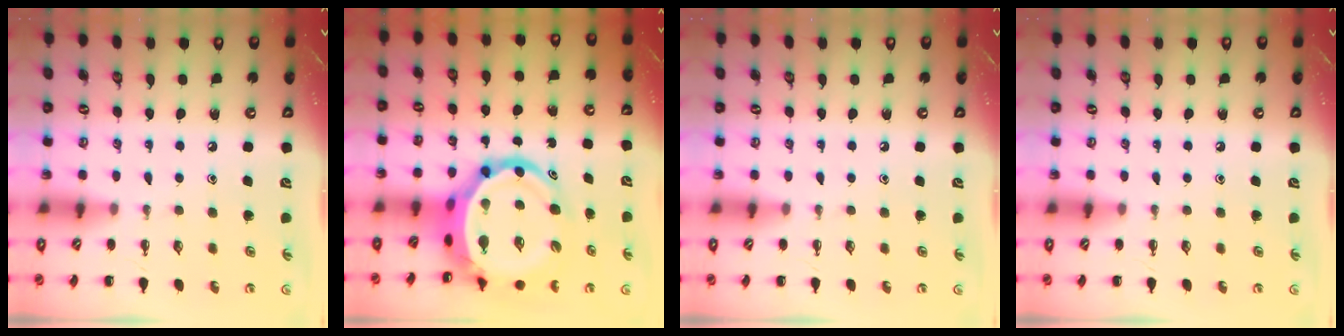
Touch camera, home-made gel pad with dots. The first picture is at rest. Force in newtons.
{"total": 11.7, "press": 11.3, "slide": 3.2}
{"total": 0.0}
{"total": 0.0}